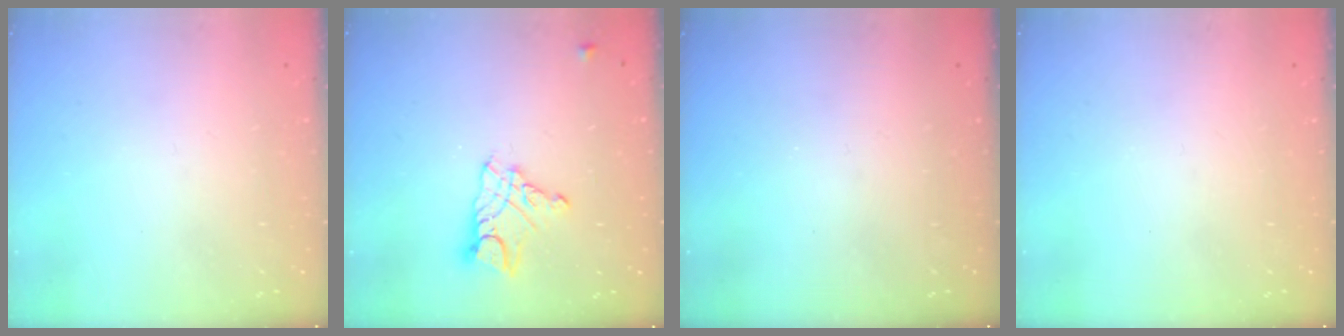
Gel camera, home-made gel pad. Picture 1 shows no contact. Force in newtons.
{"total": 10.1, "press": 10.0, "slide": 0.8}
{"total": 0.0}
{"total": 0.0}